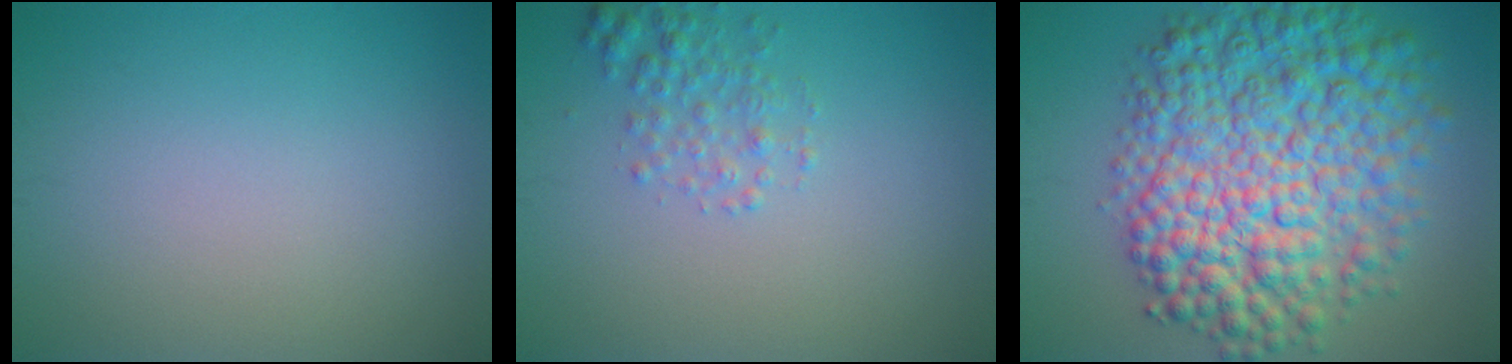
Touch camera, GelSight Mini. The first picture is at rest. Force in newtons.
{"total": 2.0, "press": 2.0, "slide": 0.1}
{"total": 12.0, "press": 12.0, "slide": 0.1}